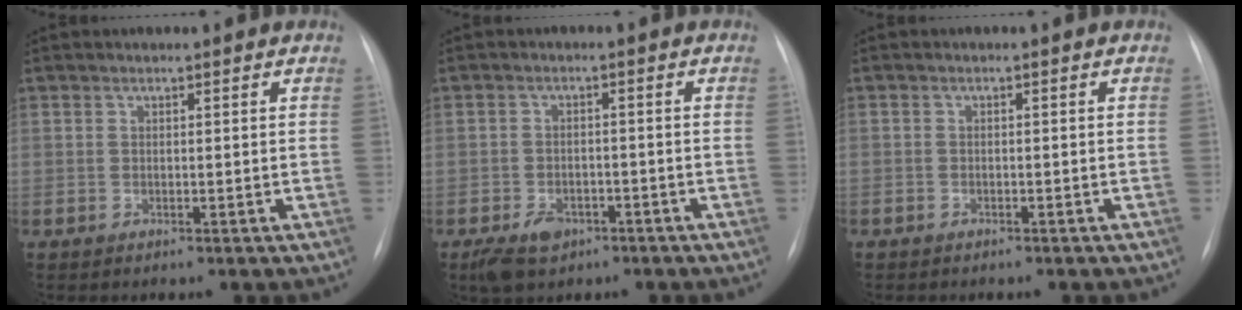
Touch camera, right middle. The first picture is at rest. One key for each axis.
{"total": 5.1, "fx": -2.9, "fy": 3.3, "fz": 2.6, "tx": -0.049, "ty": -0.002, "tz": -0.039}
{"total": 1.1, "fx": -0.8, "fy": 0.6, "fz": 0.3, "tx": -0.006, "ty": 0.002, "tz": -0.012}